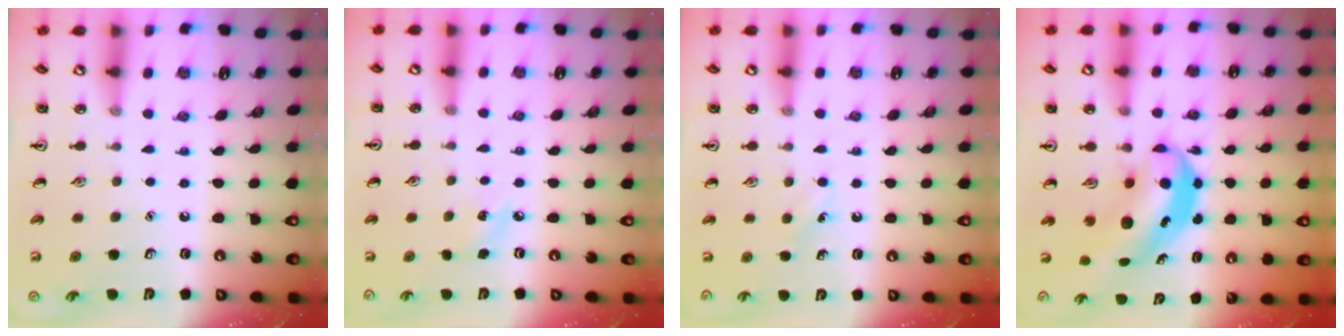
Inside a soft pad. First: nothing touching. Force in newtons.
{"total": 5.1, "press": 4.8, "slide": 1.6}
{"total": 3.2, "press": 2.9, "slide": 1.1}
{"total": 6.6, "press": 6.5, "slide": 1.5}